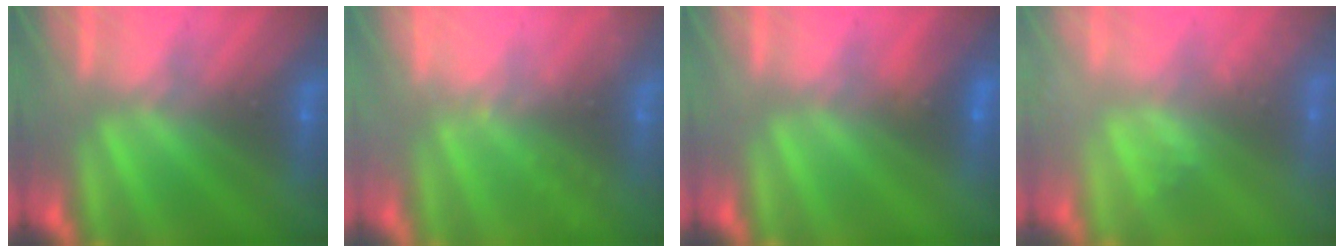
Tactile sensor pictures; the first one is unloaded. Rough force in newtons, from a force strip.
{"total": 2.3}
{"total": 1.2}
{"total": 2.1}